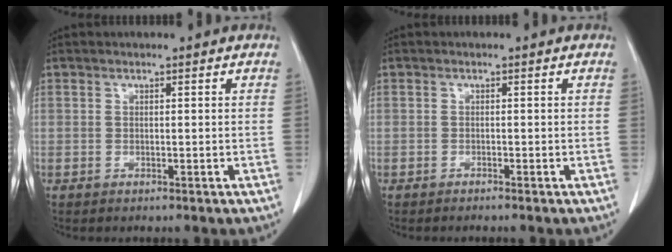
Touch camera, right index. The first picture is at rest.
{"total": 0.7, "force": [-0.6, -0.2, 0.3], "torque": [-0.008, 0.001, -0.010]}